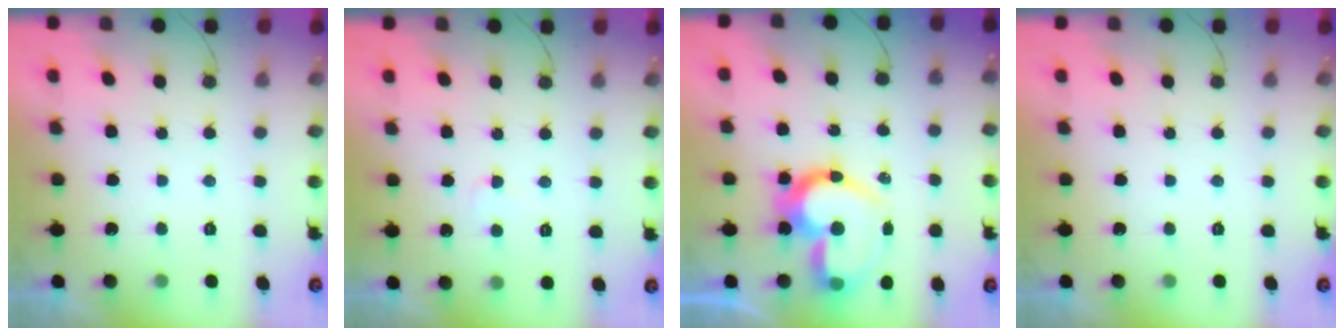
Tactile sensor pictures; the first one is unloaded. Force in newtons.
{"total": 2.7, "press": 2.7, "slide": 0.2}
{"total": 18.9, "press": 18.8, "slide": 1.9}
{"total": 0.0}